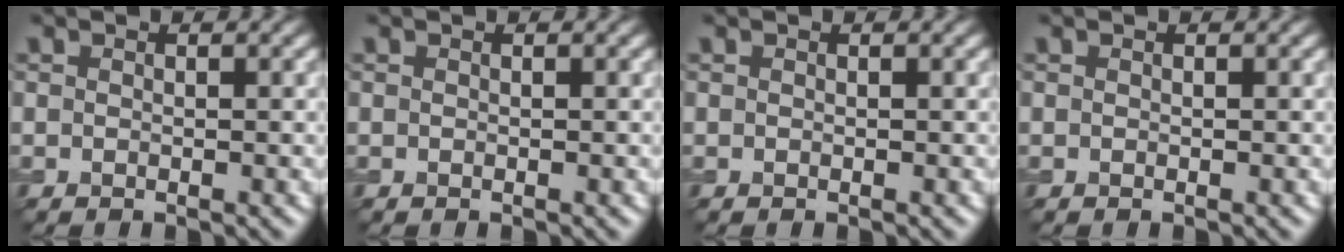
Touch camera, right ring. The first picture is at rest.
{"total": 0.0}
{"total": 0.0}
{"total": 0.0}